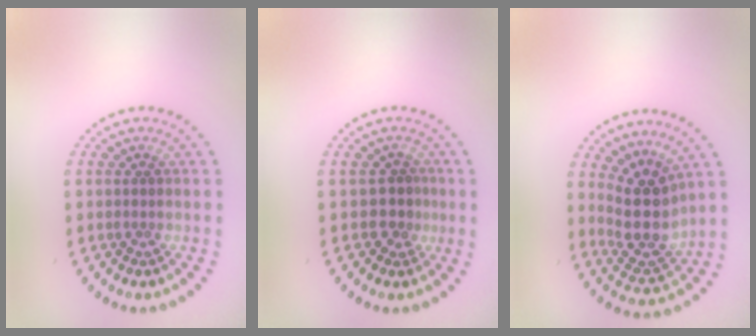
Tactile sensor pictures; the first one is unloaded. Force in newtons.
{"total": 1.9, "press": 1.6, "slide": 1.0}
{"total": 4.5, "press": 3.7, "slide": 2.6}